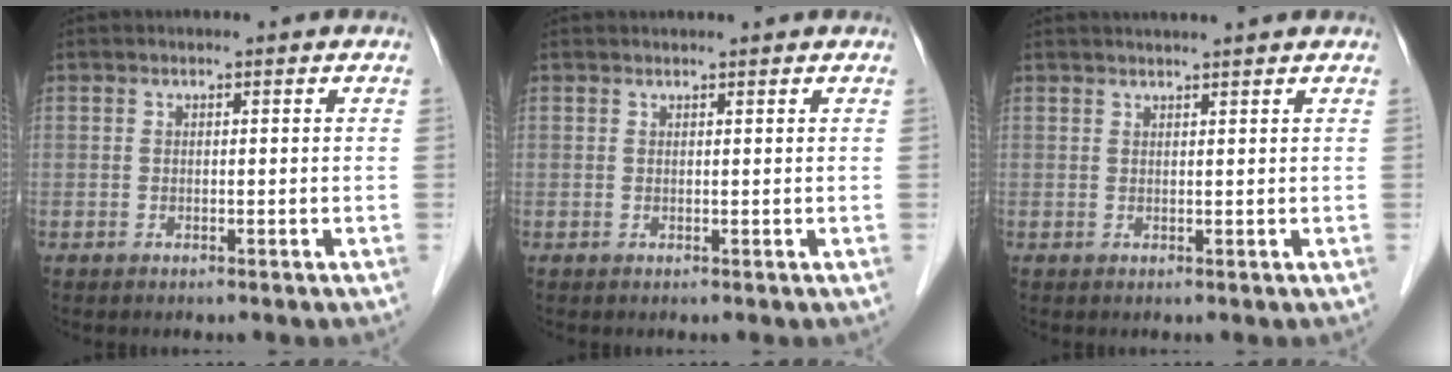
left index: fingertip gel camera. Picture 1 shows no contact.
{"total": 1.5, "force": [1.5, 0.1, 0.3], "torque": [-0.007, 0.016, 0.023]}
{"total": 4.7, "force": [4.2, -0.4, 1.9], "torque": [-0.022, 0.025, 0.053]}